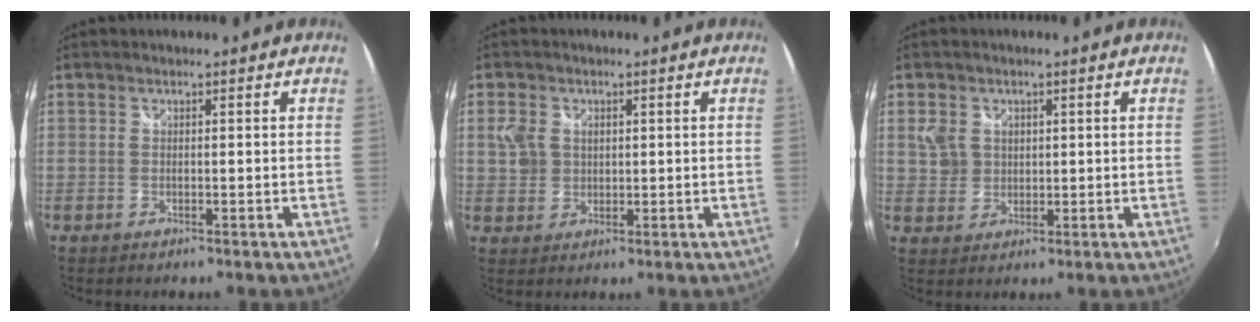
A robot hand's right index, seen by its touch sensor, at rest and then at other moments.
{"total": 4.3, "force": [1.0, 3.8, 1.9], "torque": [-0.035, 0.007, 0.021]}
{"total": 4.4, "force": [1.2, 3.9, 1.6], "torque": [-0.024, 0.008, 0.027]}